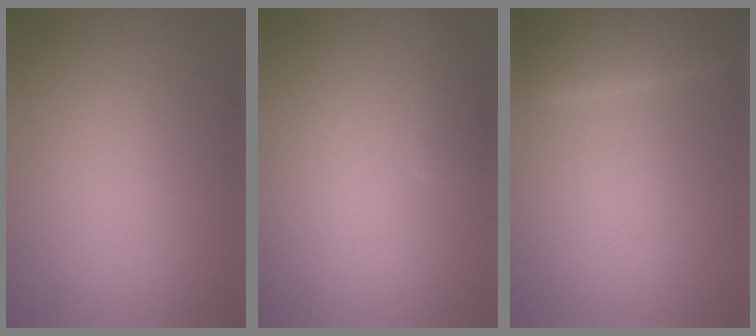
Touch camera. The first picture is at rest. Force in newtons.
{"total": 1.6, "press": 1.5, "slide": 0.2}
{"total": 5.8, "press": 5.8, "slide": 0.1}